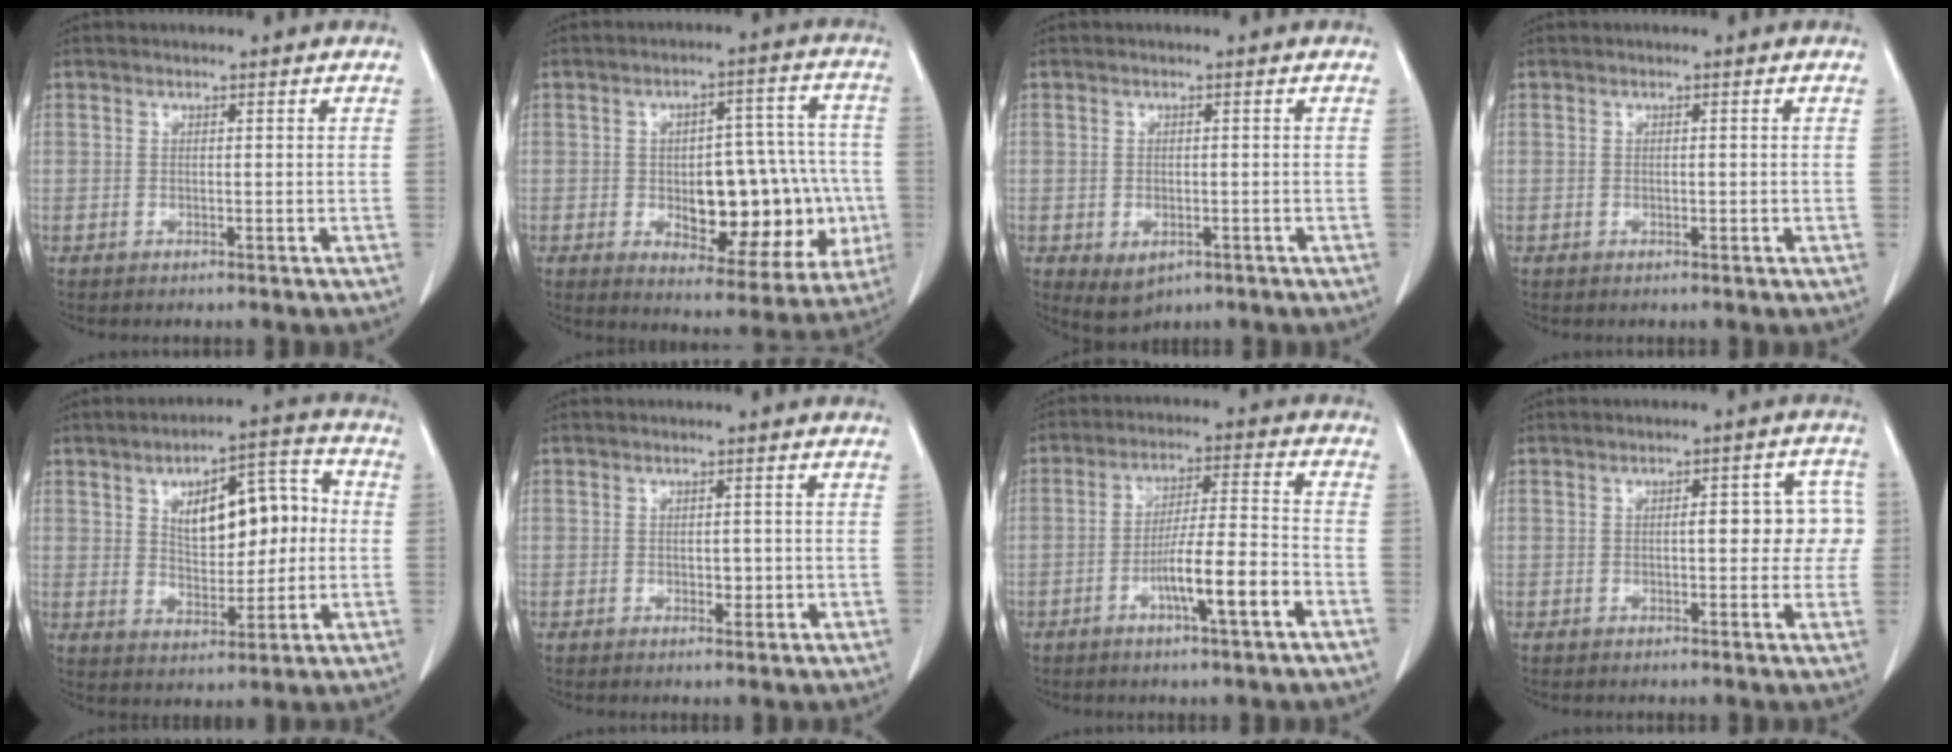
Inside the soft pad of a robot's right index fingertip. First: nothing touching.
{"total": 17.5, "force": [-3.1, 7.9, 15.4], "torque": [-0.181, 0.032, -0.019]}
{"total": 3.5, "force": [-1.4, 2.4, 2.2], "torque": [-0.036, -0.005, -0.006]}
{"total": 0.5, "force": [-0.1, 0.3, 0.4], "torque": [-0.007, 0.000, -0.001]}
{"total": 12.4, "force": [1.8, 5.5, 11.0], "torque": [-0.158, 0.032, 0.036]}
{"total": 1.8, "force": [-0.3, 1.2, 1.4], "torque": [-0.017, 0.001, 0.000]}
{"total": 9.9, "force": [-4.3, 0.4, 8.9], "torque": [-0.152, 0.005, -0.072]}
{"total": 7.3, "force": [0.3, 2.9, 6.7], "torque": [-0.072, 0.030, 0.003]}